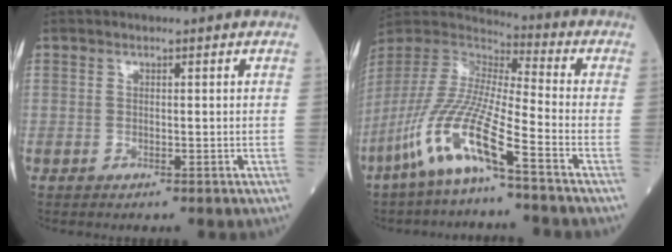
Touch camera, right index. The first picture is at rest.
{"total": 14.1, "force": [-8.0, 0.4, 11.6], "torque": [-0.259, -0.027, -0.165]}